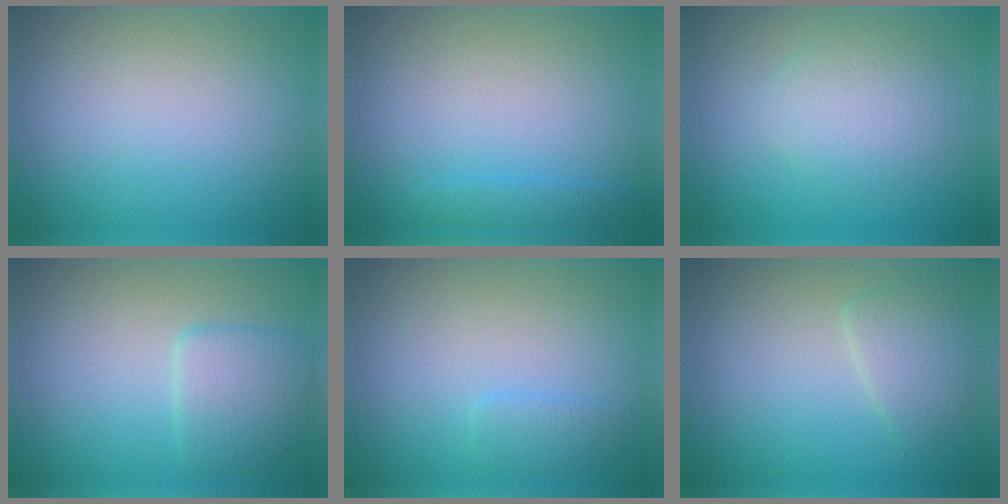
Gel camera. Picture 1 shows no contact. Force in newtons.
{"total": 1.2, "press": 1.2, "slide": 0.1}
{"total": 3.0, "press": 3.0, "slide": 0.1}
{"total": 2.8, "press": 2.8, "slide": 0.1}
{"total": 1.3, "press": 1.3, "slide": 0.1}
{"total": 2.3, "press": 2.3, "slide": 0.1}